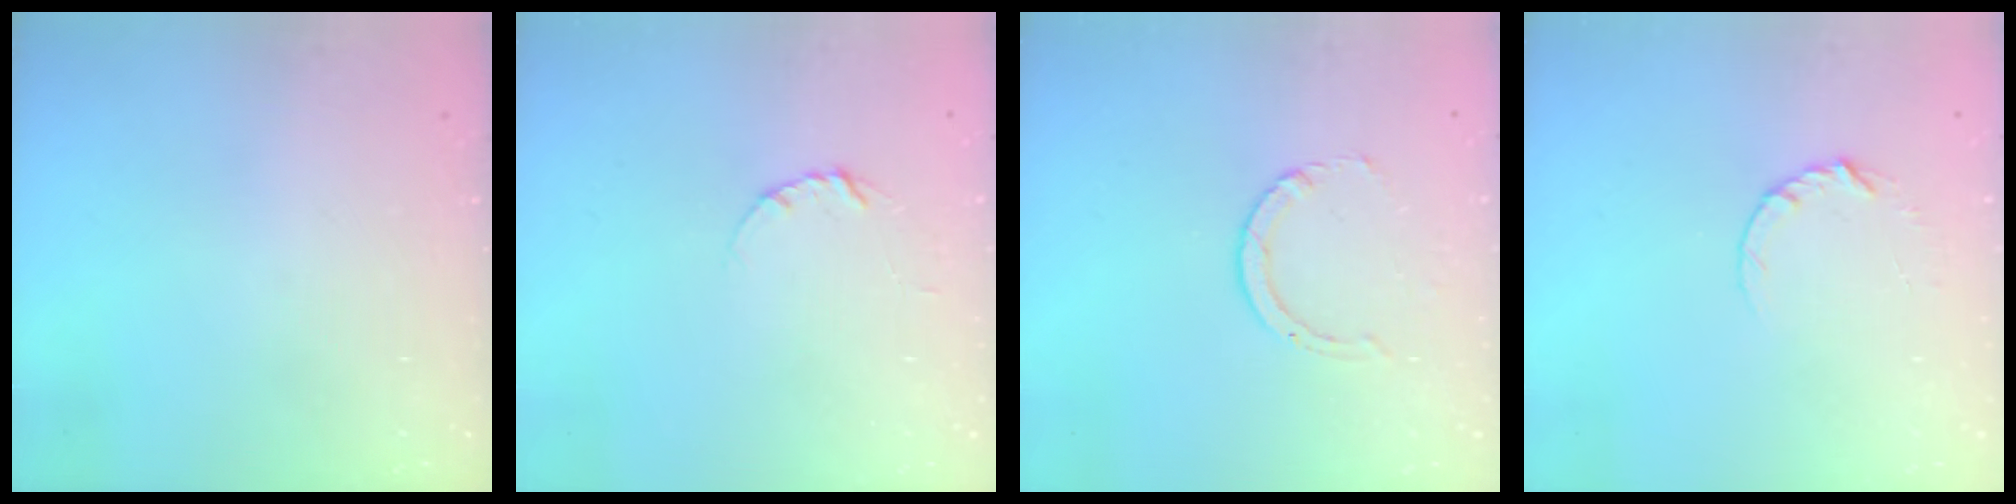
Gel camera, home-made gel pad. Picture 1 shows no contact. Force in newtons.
{"total": 3.4, "press": 3.4, "slide": 0.3}
{"total": 2.9, "press": 2.9, "slide": 0.4}
{"total": 3.7, "press": 3.7, "slide": 0.5}